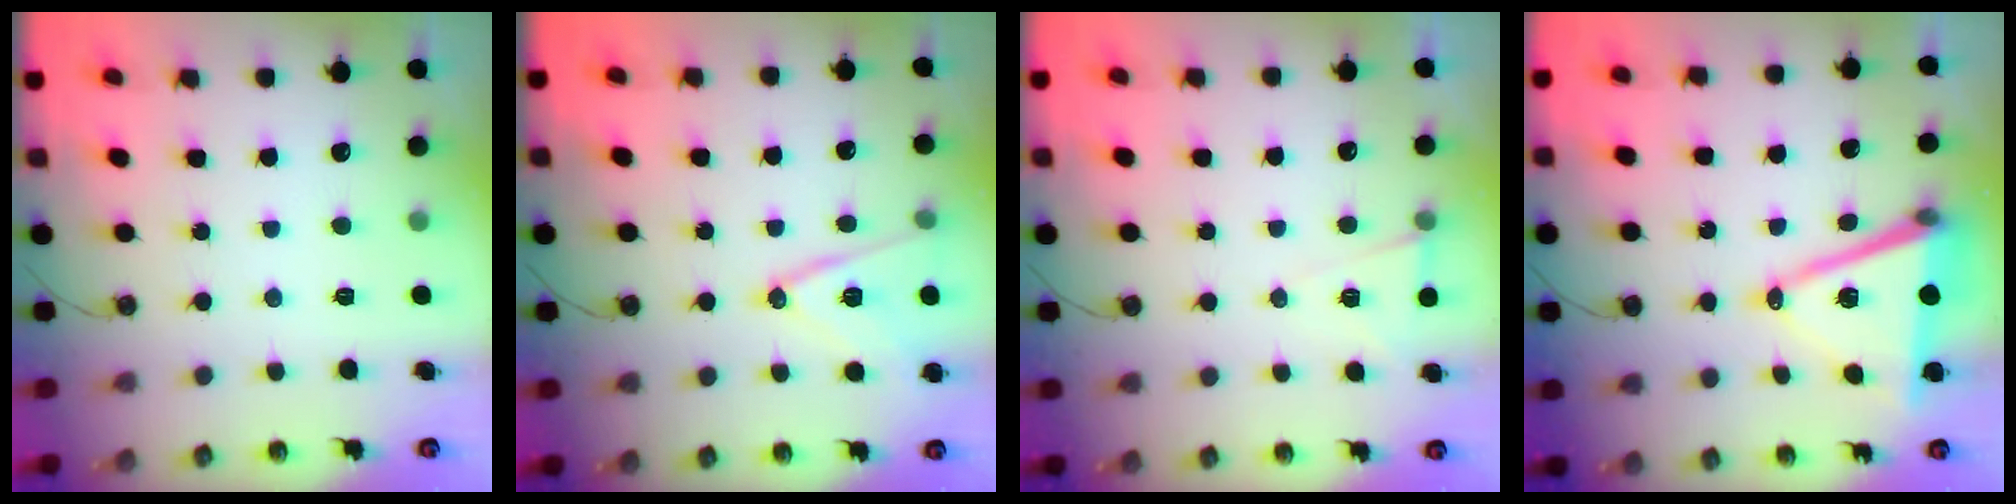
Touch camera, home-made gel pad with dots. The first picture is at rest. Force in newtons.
{"total": 13.1, "press": 12.7, "slide": 3.4}
{"total": 6.2, "press": 4.3, "slide": 4.4}
{"total": 14.6, "press": 14.1, "slide": 3.8}